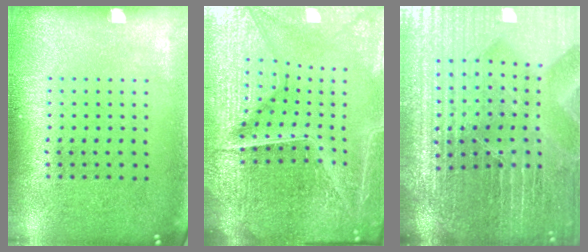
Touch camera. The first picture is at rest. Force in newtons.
{"total": 6.8, "press": 6.0, "slide": 3.1}
{"total": 5.8, "press": 5.3, "slide": 2.3}